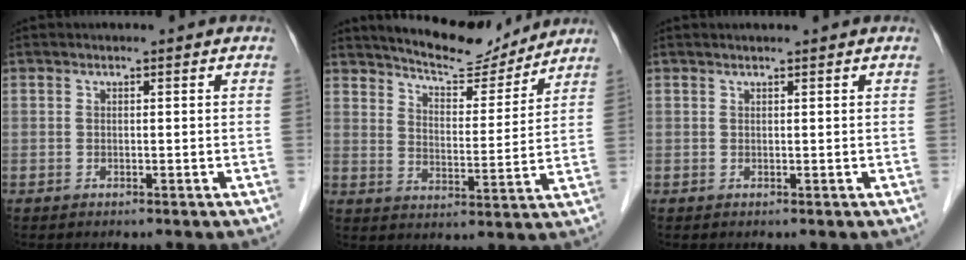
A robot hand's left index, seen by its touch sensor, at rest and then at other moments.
{"total": 10.9, "force": [10.2, 2.1, 3.1], "torque": [-0.049, -0.009, 0.156]}
{"total": 0.6, "force": [0.3, -0.2, 0.4], "torque": [-0.005, 0.005, 0.011]}